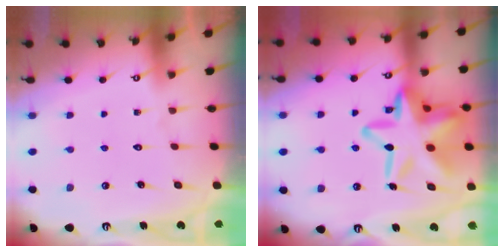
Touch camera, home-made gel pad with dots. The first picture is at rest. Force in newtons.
{"total": 23.3, "press": 23.2, "slide": 1.7}